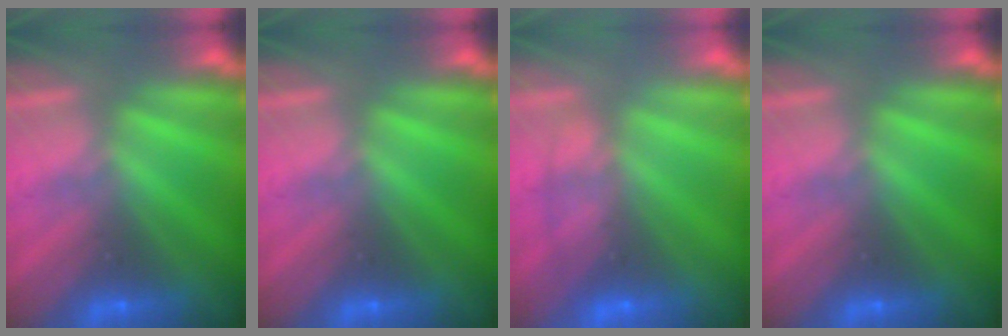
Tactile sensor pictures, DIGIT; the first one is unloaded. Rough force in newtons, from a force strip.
{"total": 0.0}
{"total": 1.6}
{"total": 0.0}